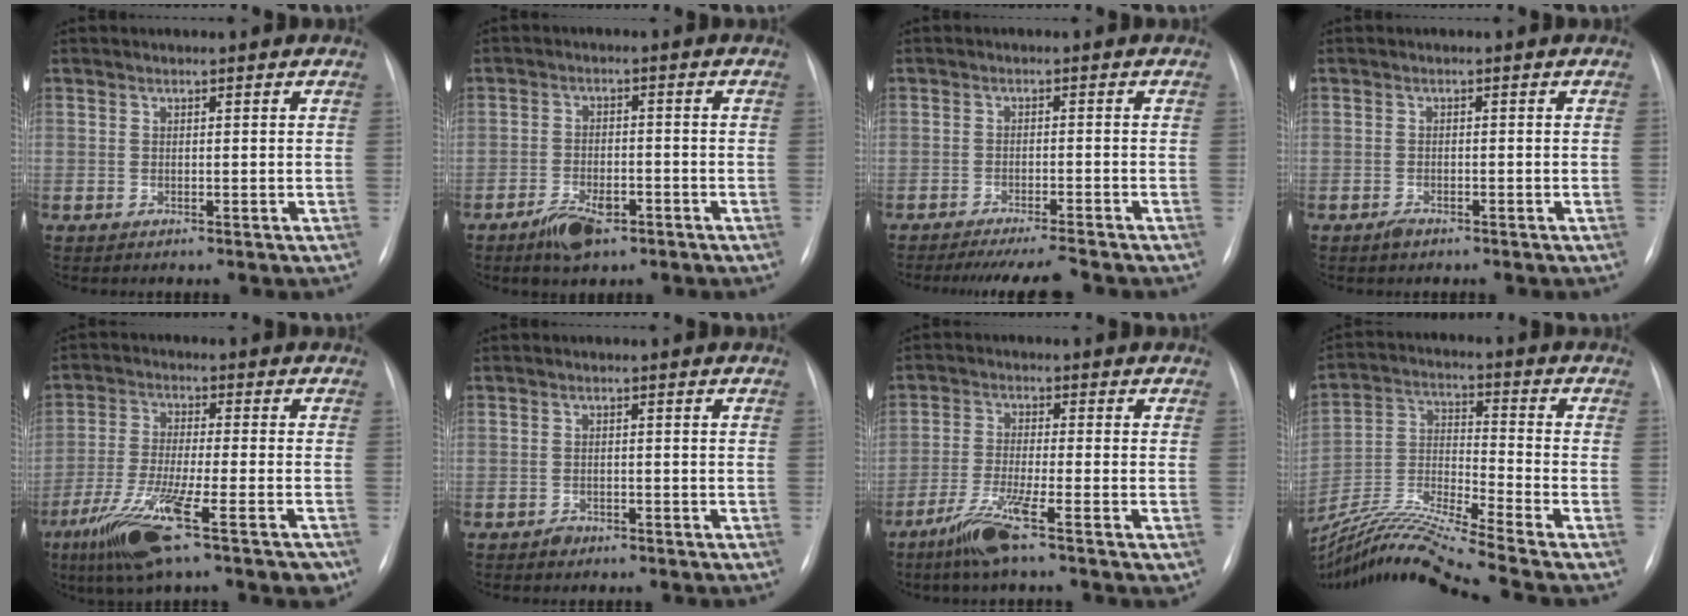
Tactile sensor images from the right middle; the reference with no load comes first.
{"total": 5.2, "force": [-3.4, 2.4, 3.2], "torque": [-0.062, -0.001, -0.054]}
{"total": 7.3, "force": [-6.7, -0.7, 2.8], "torque": [-0.028, -0.013, -0.103]}
{"total": 1.3, "force": [-1.0, 0.5, 0.6], "torque": [-0.015, -0.001, -0.016]}
{"total": 13.4, "force": [-7.7, 1.0, 11.0], "torque": [-0.198, -0.034, -0.133]}
{"total": 1.5, "force": [-1.1, 0.9, 0.2], "torque": [-0.004, 0.003, -0.017]}
{"total": 7.0, "force": [-4.3, -0.1, 5.5], "torque": [-0.114, -0.018, -0.086]}
{"total": 16.9, "force": [-14.6, -2.4, 8.1], "torque": [-0.176, -0.011, -0.273]}